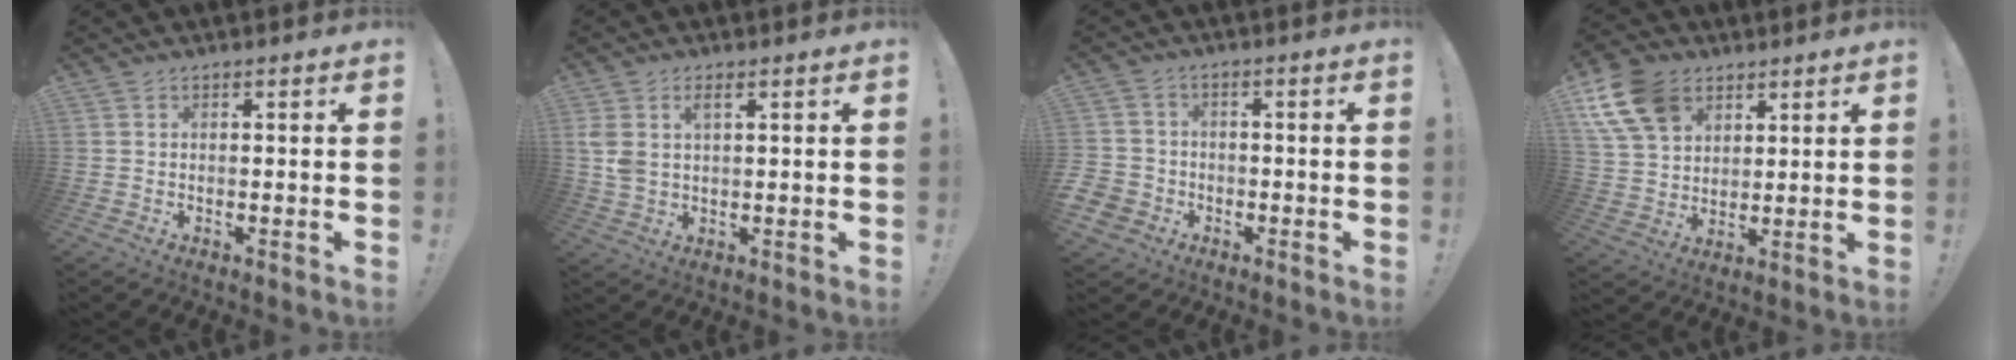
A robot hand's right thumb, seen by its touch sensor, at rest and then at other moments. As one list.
[{"total": 5.0, "force": [2.2, 2.6, 3.6], "torque": [-0.070, -0.008, 0.038]}, {"total": 5.5, "force": [-2.6, 4.6, 1.4], "torque": [-0.045, 0.021, -0.049]}, {"total": 14.5, "force": [7.2, 10.1, 7.4], "torque": [-0.148, -0.027, 0.144]}]